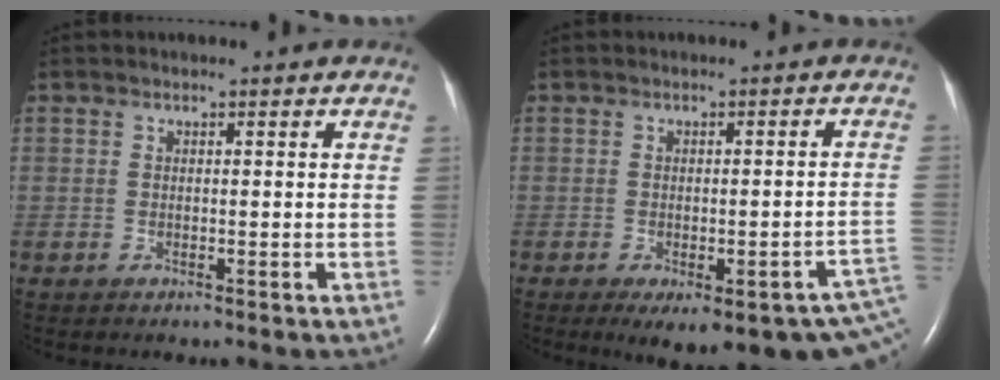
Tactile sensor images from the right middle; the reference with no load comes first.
{"total": 16.1, "force": [-9.6, 4.3, 12.1], "torque": [-0.091, -0.001, -0.106]}